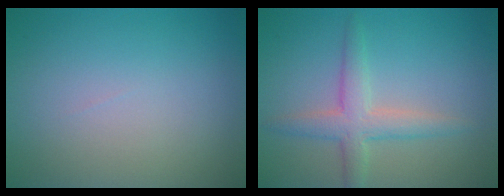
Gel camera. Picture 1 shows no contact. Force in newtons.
{"total": 3.2, "press": 3.2, "slide": 0.1}